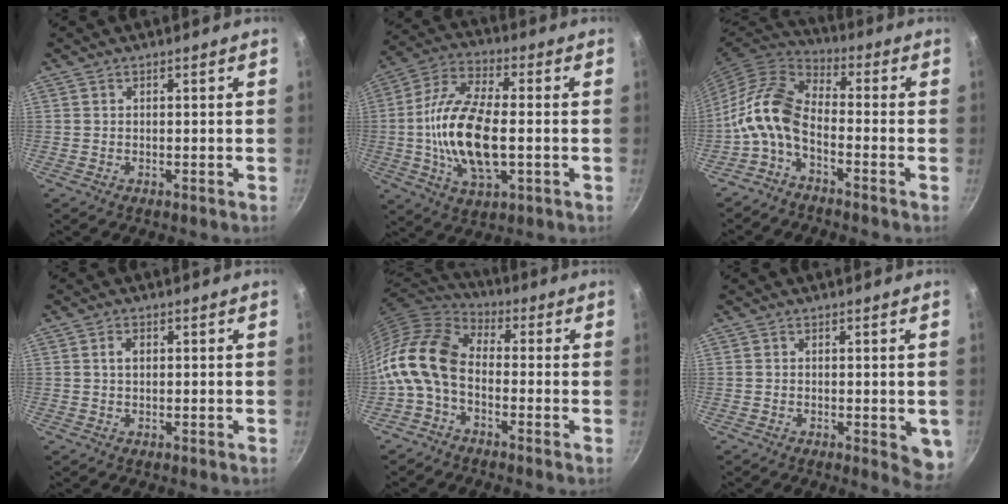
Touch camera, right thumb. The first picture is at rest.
{"total": 17.5, "force": [-1.5, 7.9, 15.5], "torque": [-0.300, 0.016, -0.039]}
{"total": 10.5, "force": [-3.7, 5.7, 7.9], "torque": [-0.163, 0.047, -0.091]}
{"total": 2.1, "force": [0.5, 1.4, 1.5], "torque": [-0.021, 0.003, 0.009]}
{"total": 13.6, "force": [-3.0, 8.5, 10.2], "torque": [-0.193, 0.041, -0.083]}
{"total": 4.8, "force": [-0.7, 2.3, 4.1], "torque": [-0.037, -0.005, -0.008]}